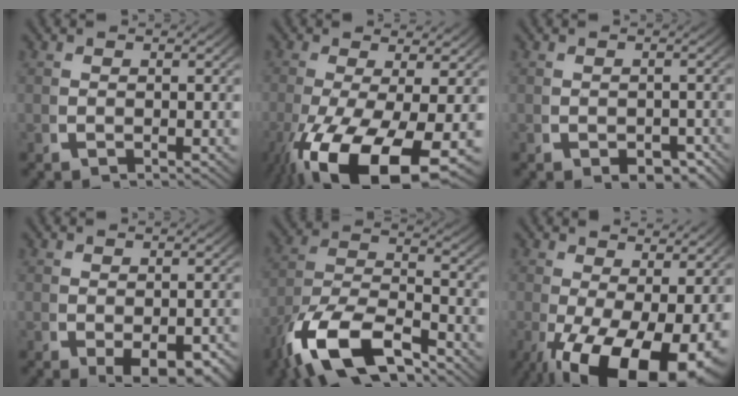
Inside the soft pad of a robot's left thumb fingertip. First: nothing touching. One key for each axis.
{"total": 11.0, "fx": -3.7, "fy": 4.9, "fz": 9.2, "tx": -0.187, "ty": -0.048, "tz": -0.030}
{"total": 2.1, "fx": -0.9, "fy": 1.4, "fz": 1.3, "tx": -0.019, "ty": -0.013, "tz": -0.011}
{"total": 3.6, "fx": -1.2, "fy": 2.0, "fz": 2.8, "tx": -0.050, "ty": -0.028, "tz": -0.002}
{"total": 10.4, "fx": -3.7, "fy": 6.0, "fz": 7.7, "tx": -0.170, "ty": -0.036, "tz": -0.052}
{"total": 11.2, "fx": -3.2, "fy": 5.8, "fz": 9.0, "tx": -0.150, "ty": -0.057, "tz": -0.019}